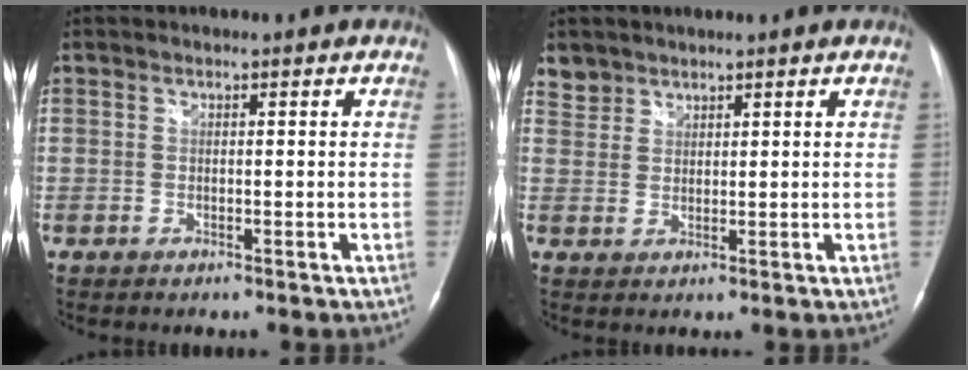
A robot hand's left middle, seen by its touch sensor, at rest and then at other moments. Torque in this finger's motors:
{"motor_torque": [0.33, -0.32, 0.08, 0.00]}